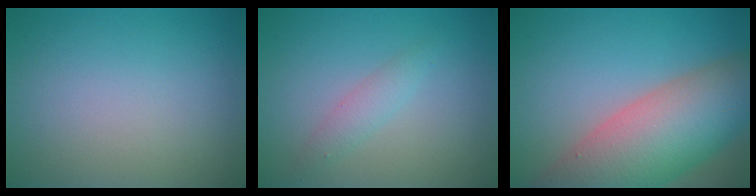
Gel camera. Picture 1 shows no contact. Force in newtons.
{"total": 1.6, "press": 1.6, "slide": 0.1}
{"total": 11.9, "press": 11.9, "slide": 0.6}